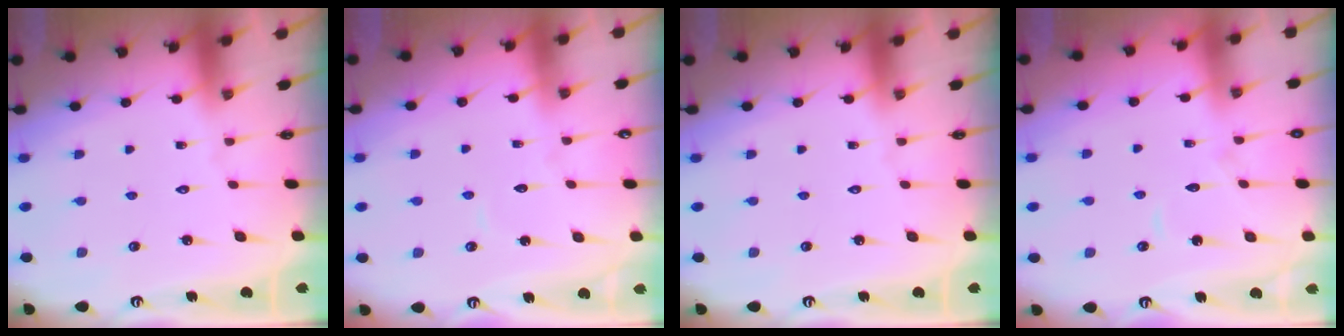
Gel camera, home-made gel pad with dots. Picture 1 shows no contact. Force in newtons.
{"total": 5.6, "press": 5.6, "slide": 0.3}
{"total": 0.0}
{"total": 6.1, "press": 6.0, "slide": 0.7}